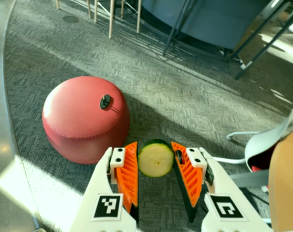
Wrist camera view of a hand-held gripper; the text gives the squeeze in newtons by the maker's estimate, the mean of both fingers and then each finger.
{"total": 10.2, "left": 10.3, "right": 10.1}